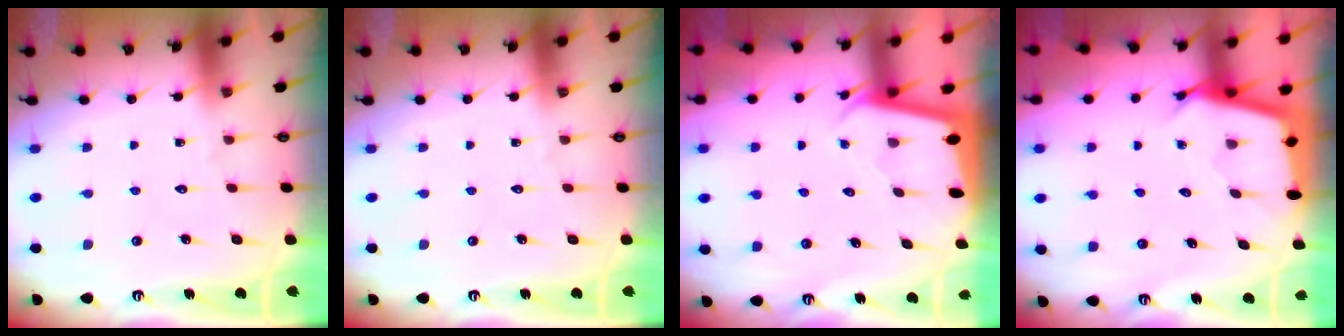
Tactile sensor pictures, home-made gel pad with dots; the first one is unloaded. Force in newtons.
{"total": 0.0}
{"total": 1.9, "press": 1.9, "slide": 0.1}
{"total": 2.8, "press": 2.8, "slide": 0.3}